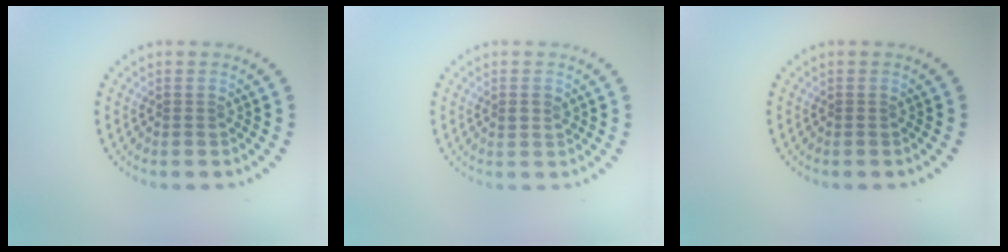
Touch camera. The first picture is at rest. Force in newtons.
{"total": 1.1, "press": 1.1, "slide": 0.1}
{"total": 0.0}